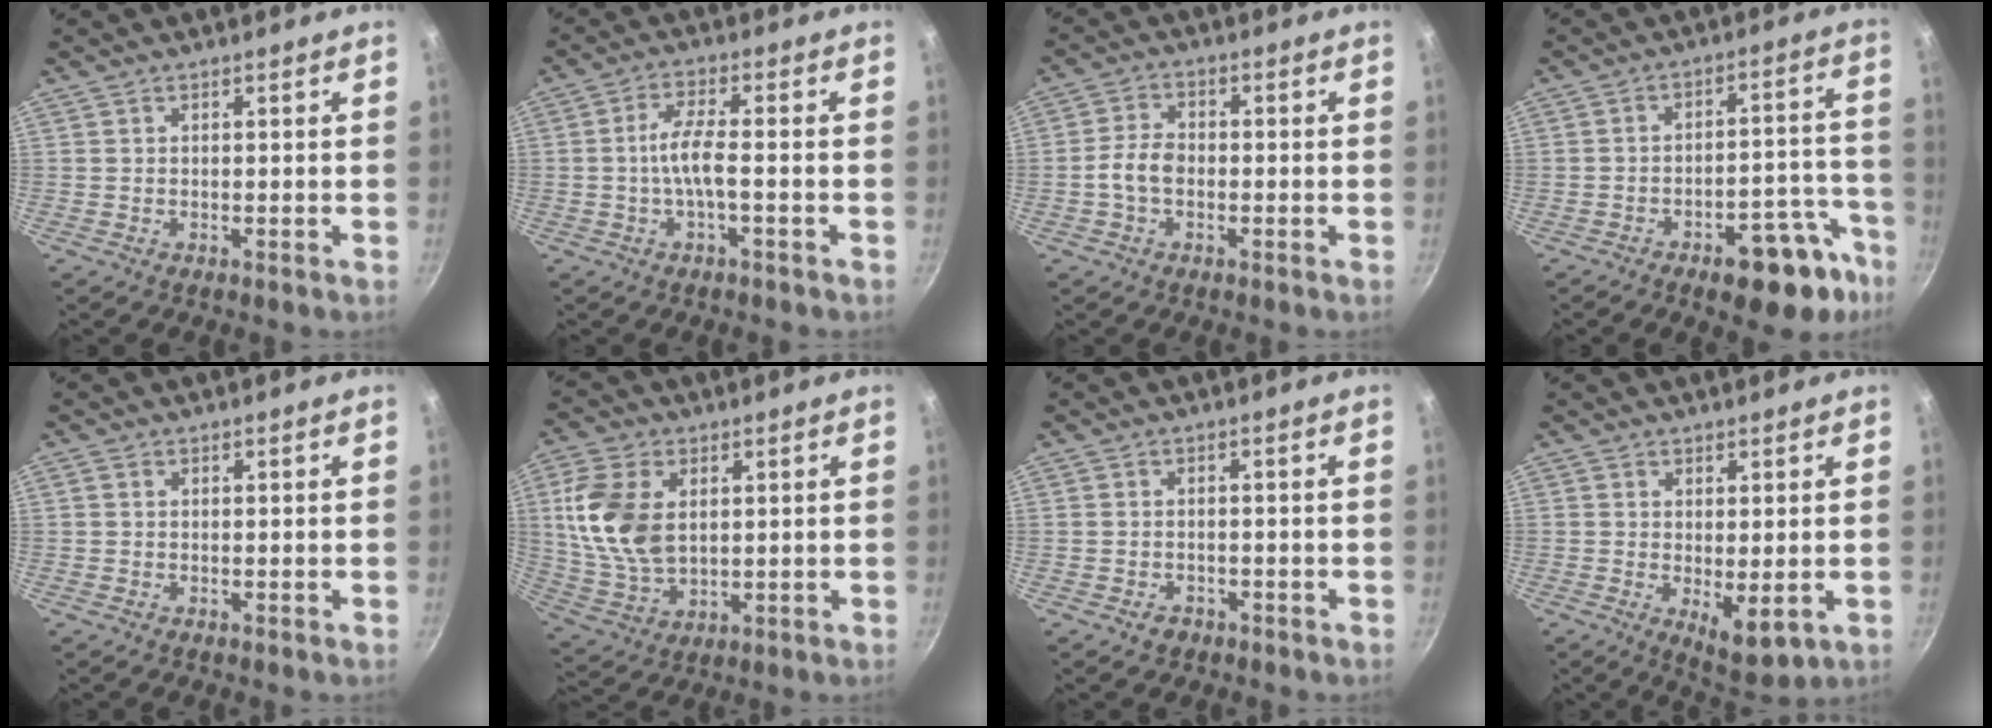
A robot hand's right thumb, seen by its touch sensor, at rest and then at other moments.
{"total": 5.5, "force": [-1.4, 1.2, 5.2], "torque": [-0.112, 0.020, -0.033]}
{"total": 4.9, "force": [-1.2, 3.3, 3.5], "torque": [-0.062, 0.024, -0.029]}
{"total": 15.3, "force": [-9.0, 6.5, 10.5], "torque": [-0.072, 0.070, -0.119]}
{"total": 0.8, "force": [0.1, 0.7, 0.4], "torque": [-0.007, 0.003, 0.001]}
{"total": 13.4, "force": [2.7, 8.5, 10.0], "torque": [-0.186, -0.011, 0.059]}
{"total": 2.1, "force": [-1.2, 1.6, 0.7], "torque": [-0.008, 0.014, -0.012]}
{"total": 6.3, "force": [-0.4, 2.7, 5.7], "torque": [-0.076, -0.021, 0.003]}